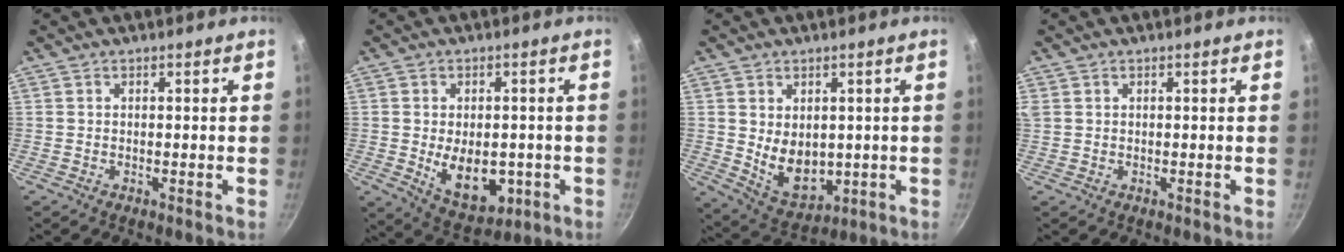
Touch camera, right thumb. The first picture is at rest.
{"total": 11.3, "force": [-2.1, 7.2, 8.5], "torque": [-0.096, -0.009, -0.013]}
{"total": 9.3, "force": [0.5, 6.7, 6.4], "torque": [-0.083, -0.020, 0.036]}
{"total": 1.5, "force": [0.6, 1.1, 0.7], "torque": [-0.014, 0.004, 0.014]}